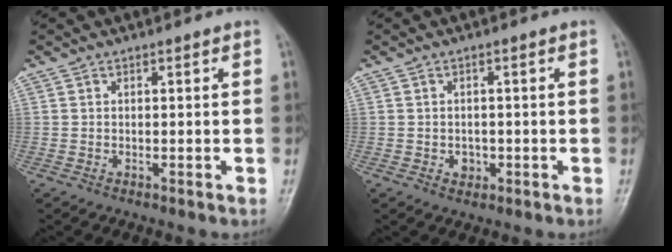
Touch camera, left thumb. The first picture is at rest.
{"total": 2.1, "force": [-0.7, 1.8, 1.0], "torque": [-0.003, 0.004, -0.006]}